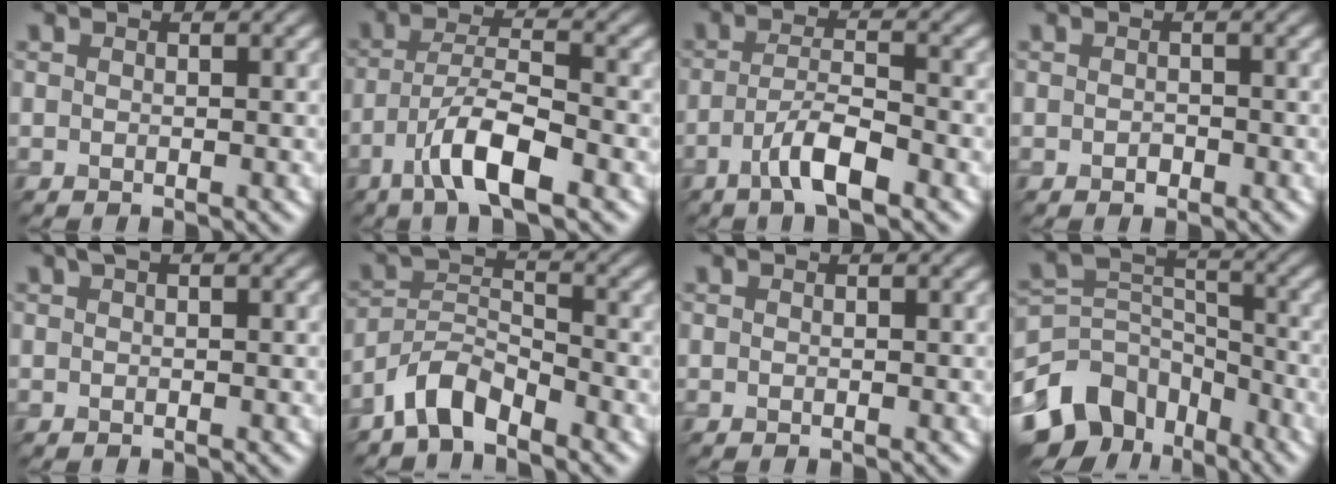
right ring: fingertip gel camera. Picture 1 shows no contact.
{"total": 6.0, "force": [-3.3, 1.6, 4.7], "torque": [-0.089, 0.014, -0.064]}
{"total": 4.0, "force": [-2.3, 0.8, 3.1], "torque": [-0.061, 0.013, -0.047]}
{"total": 0.0}
{"total": 0.6, "force": [0.3, 0.0, 0.5], "torque": [-0.014, 0.006, 0.004]}
{"total": 3.8, "force": [-3.2, 1.2, 1.7], "torque": [-0.029, 0.012, -0.070]}
{"total": 0.0}
{"total": 8.6, "force": [-5.1, 5.9, 3.6], "torque": [-0.070, 0.002, -0.107]}